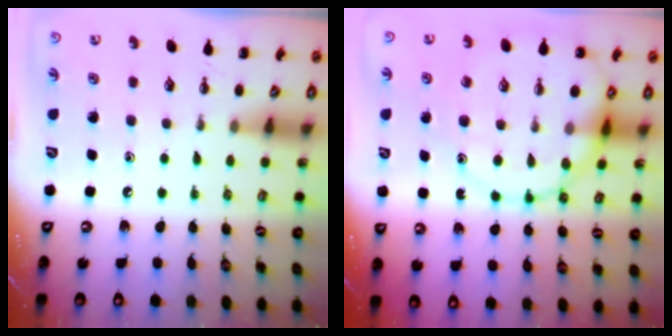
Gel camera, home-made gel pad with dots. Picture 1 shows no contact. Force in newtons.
{"total": 16.3, "press": 16.1, "slide": 2.5}